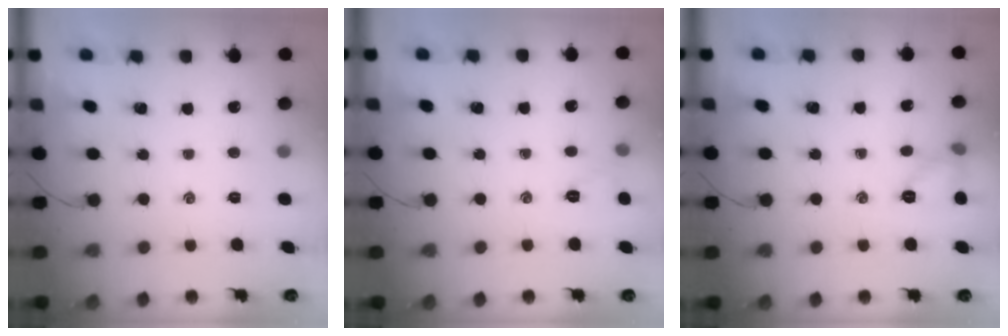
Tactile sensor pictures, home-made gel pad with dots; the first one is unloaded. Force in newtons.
{"total": 5.8, "press": 5.5, "slide": 1.6}
{"total": 7.2, "press": 7.1, "slide": 1.6}